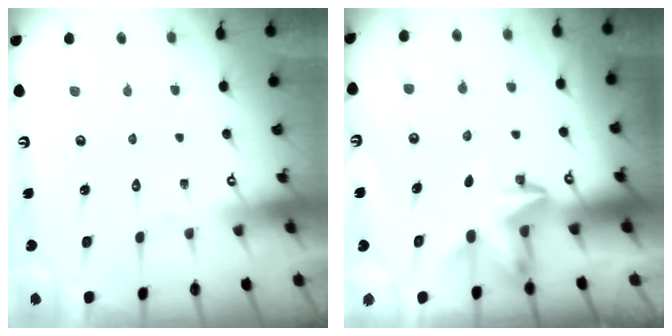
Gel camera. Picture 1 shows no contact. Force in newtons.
{"total": 5.3, "press": 5.3, "slide": 0.4}